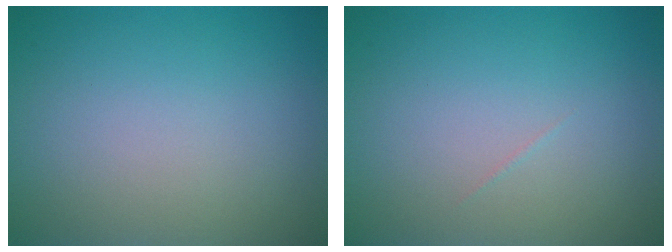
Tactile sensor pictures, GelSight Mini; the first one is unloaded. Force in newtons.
{"total": 0.0}